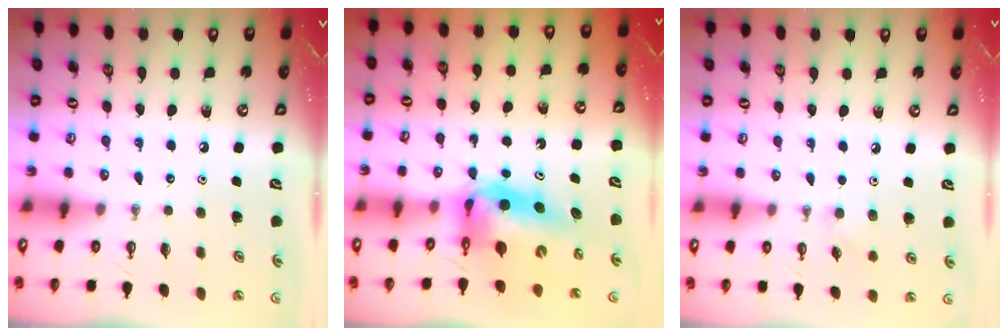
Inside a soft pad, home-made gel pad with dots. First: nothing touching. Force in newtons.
{"total": 11.2, "press": 10.9, "slide": 2.6}
{"total": 3.9, "press": 3.8, "slide": 0.8}